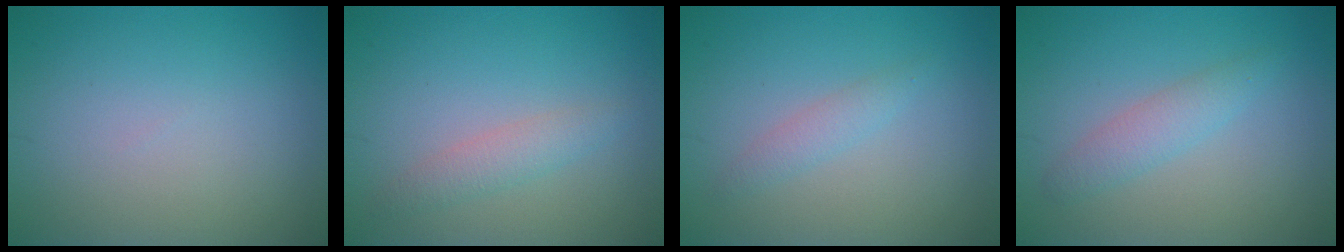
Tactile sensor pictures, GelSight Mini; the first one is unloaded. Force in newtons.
{"total": 1.8, "press": 1.8, "slide": 0.0}
{"total": 1.3, "press": 1.3, "slide": 0.0}
{"total": 2.1, "press": 2.1, "slide": 0.2}